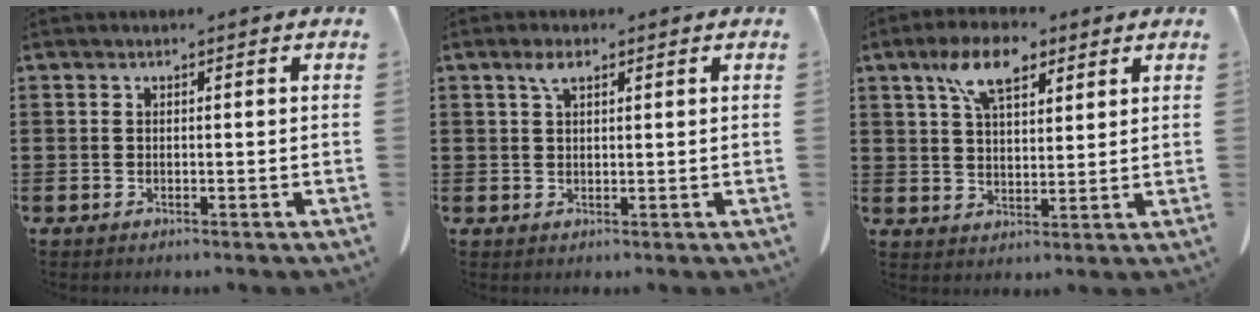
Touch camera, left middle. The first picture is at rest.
{"total": 2.6, "force": [1.5, 1.1, 1.9], "torque": [-0.043, 0.004, 0.027]}
{"total": 8.5, "force": [5.1, 3.9, 5.6], "torque": [-0.119, 0.005, 0.092]}